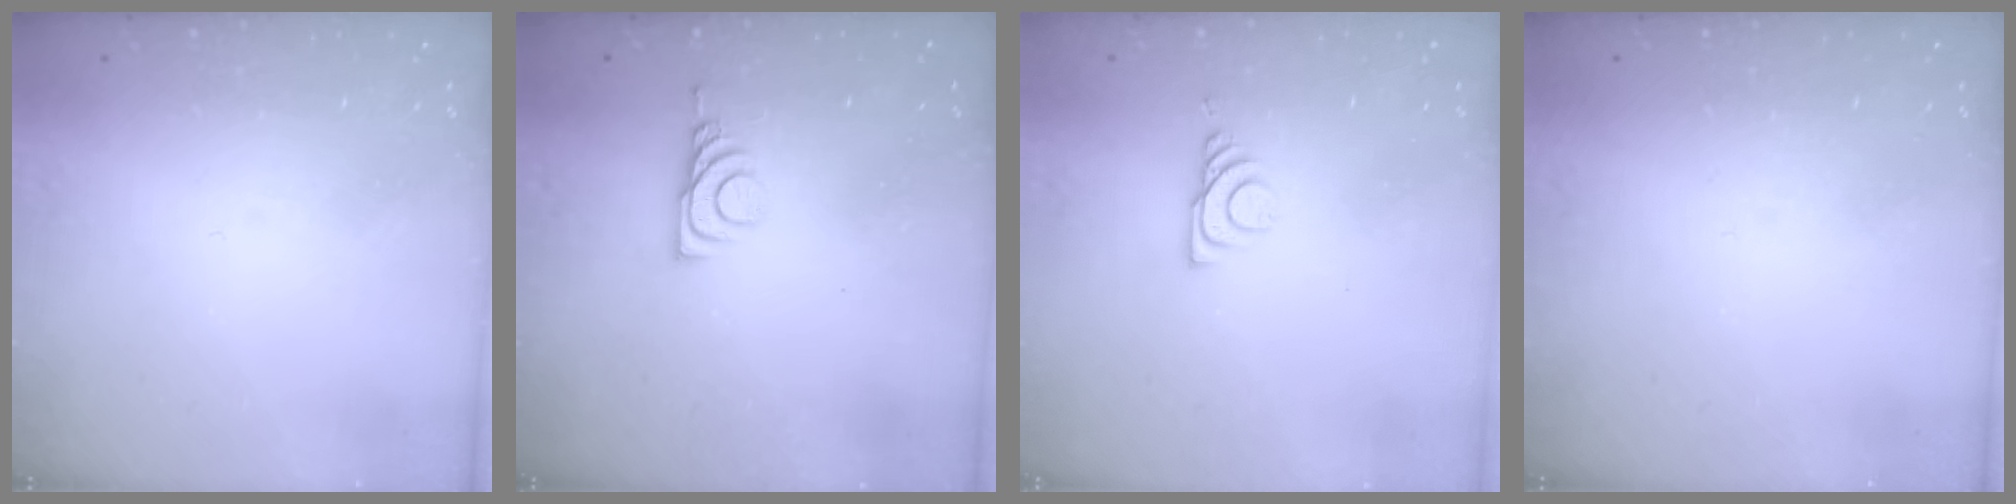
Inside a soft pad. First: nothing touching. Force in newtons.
{"total": 6.0, "press": 5.9, "slide": 0.8}
{"total": 6.9, "press": 6.9, "slide": 0.8}
{"total": 0.0}